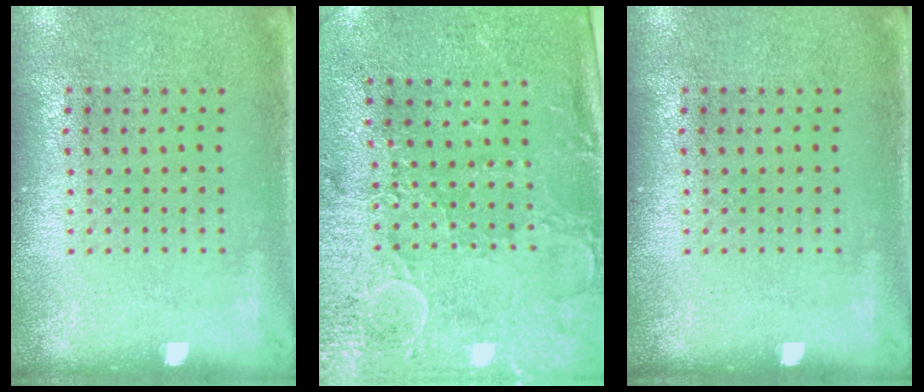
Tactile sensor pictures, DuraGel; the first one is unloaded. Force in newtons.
{"total": 2.9, "press": 2.5, "slide": 1.5}
{"total": 0.0}